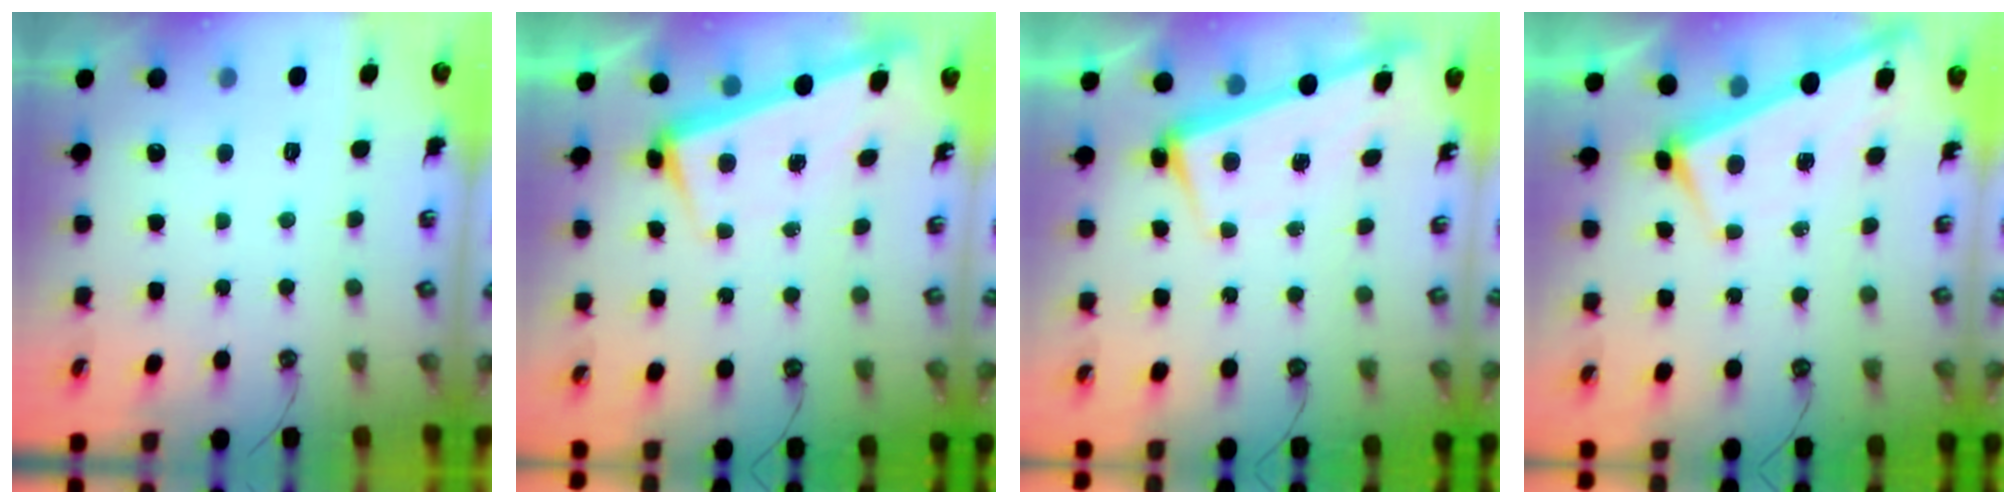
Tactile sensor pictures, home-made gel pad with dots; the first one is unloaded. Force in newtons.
{"total": 1.9, "press": 1.6, "slide": 1.1}
{"total": 2.3, "press": 2.1, "slide": 0.9}
{"total": 2.8, "press": 2.8, "slide": 0.1}